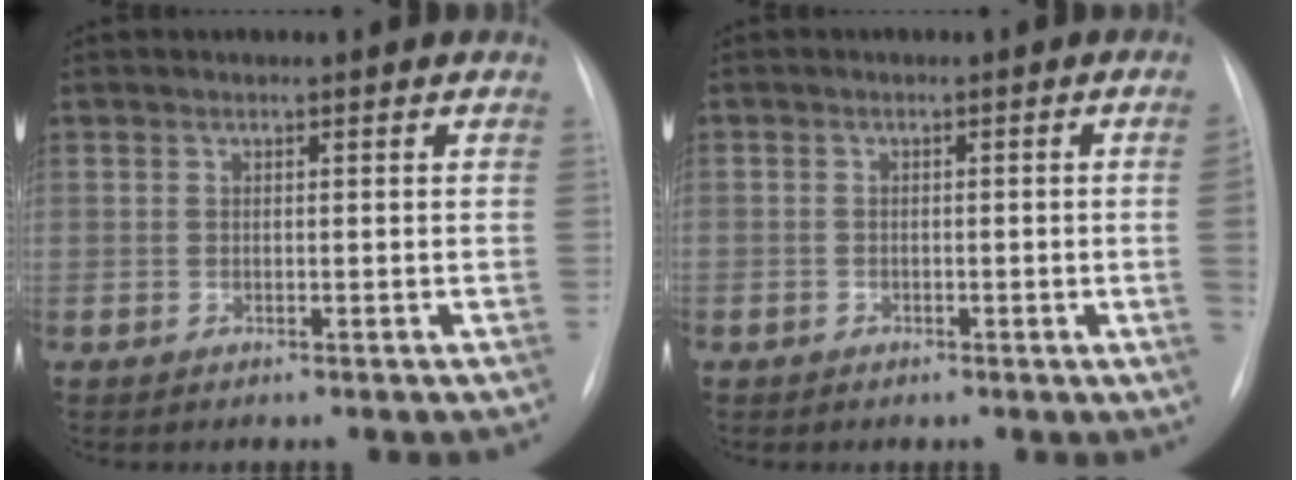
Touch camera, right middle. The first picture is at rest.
{"total": 2.5, "force": [-0.5, -0.3, 2.4], "torque": [-0.039, 0.001, -0.008]}